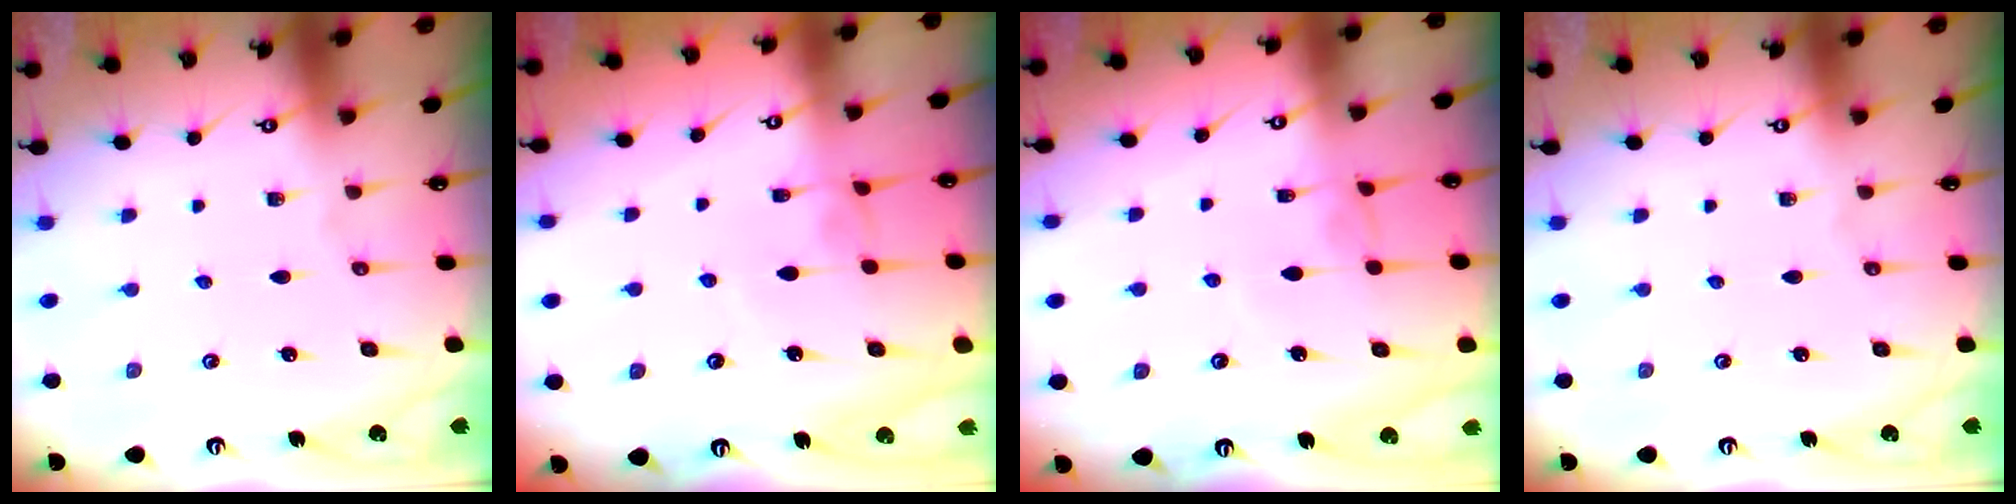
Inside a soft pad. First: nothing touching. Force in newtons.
{"total": 1.5, "press": 1.4, "slide": 0.5}
{"total": 2.1, "press": 2.0, "slide": 0.3}
{"total": 0.0}